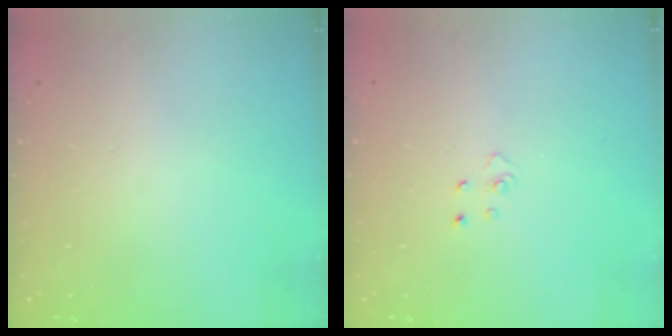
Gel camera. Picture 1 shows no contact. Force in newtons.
{"total": 3.7, "press": 3.7, "slide": 0.3}